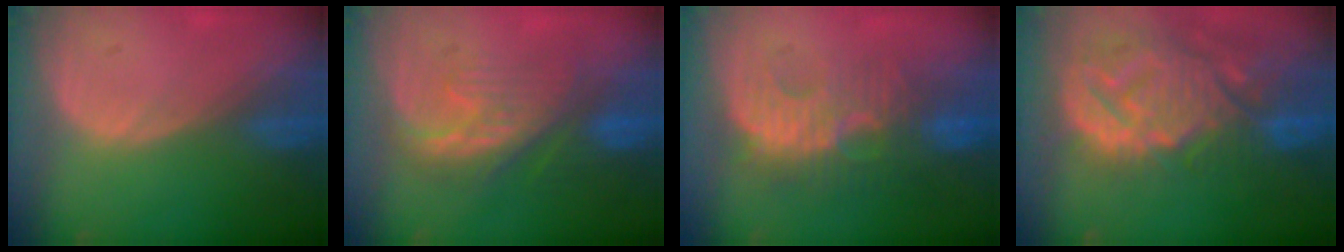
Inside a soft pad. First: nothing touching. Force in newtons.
{"total": 8.2, "press": 7.9, "slide": 1.8}
{"total": 9.1, "press": 8.9, "slide": 1.7}
{"total": 14.3, "press": 12.3, "slide": 7.4}